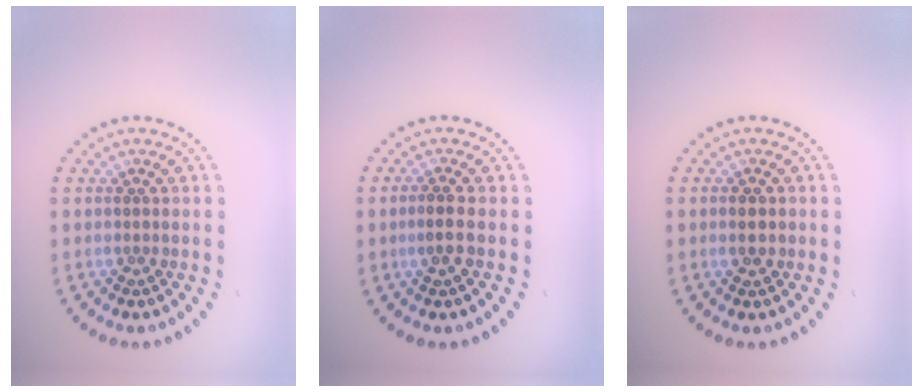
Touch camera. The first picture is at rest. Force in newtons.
{"total": 1.8, "press": 1.7, "slide": 0.7}
{"total": 1.8, "press": 1.8, "slide": 0.1}